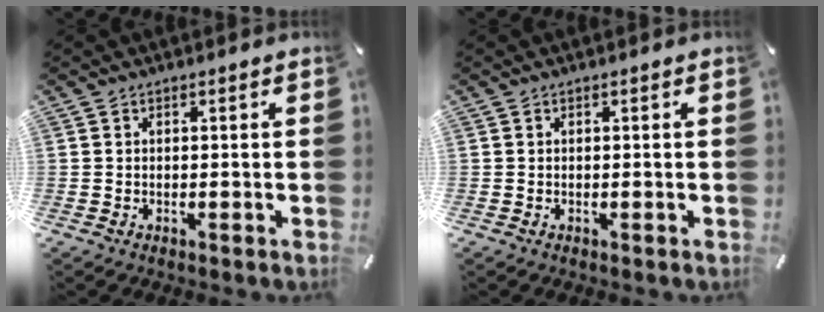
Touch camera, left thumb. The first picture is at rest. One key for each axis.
{"total": 0.0}